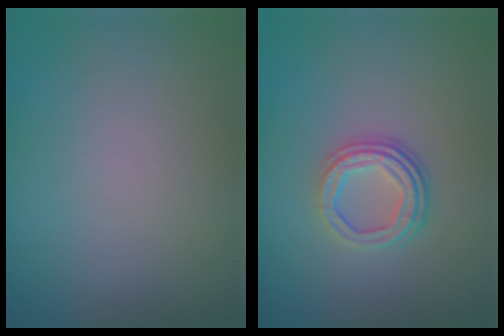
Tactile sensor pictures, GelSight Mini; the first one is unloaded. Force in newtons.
{"total": 3.6, "press": 2.6, "slide": 2.4}